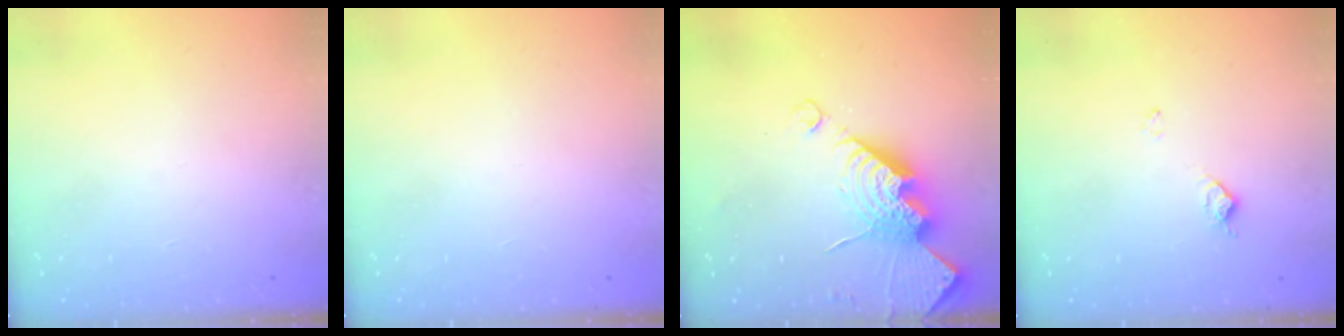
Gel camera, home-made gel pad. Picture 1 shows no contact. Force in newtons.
{"total": 0.0}
{"total": 14.6, "press": 14.6, "slide": 1.1}
{"total": 7.4, "press": 7.4, "slide": 0.7}